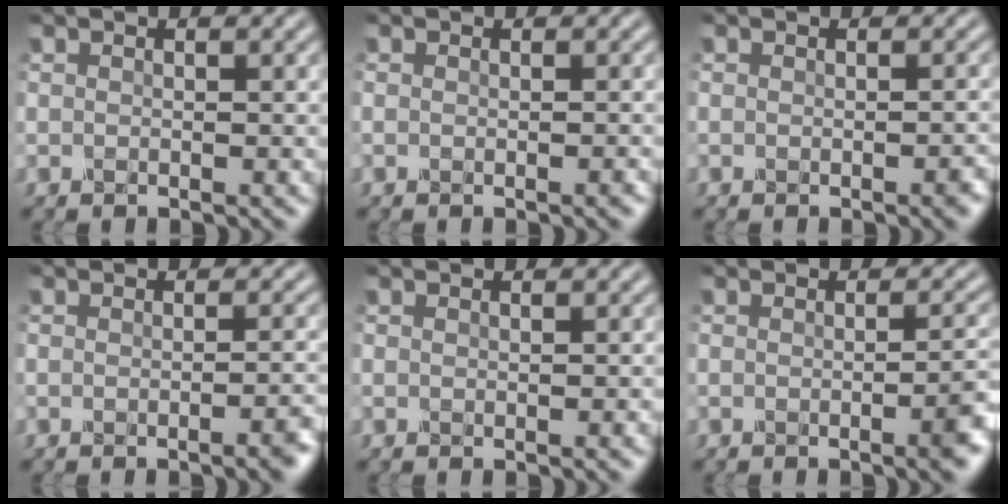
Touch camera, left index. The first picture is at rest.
{"total": 1.2, "force": [-0.4, 0.6, 1.0], "torque": [0.000, 0.003, -0.008]}
{"total": 1.9, "force": [-0.8, 0.7, 1.6], "torque": [-0.010, 0.003, -0.008]}
{"total": 3.4, "force": [-1.5, 1.2, 2.8], "torque": [-0.014, 0.007, -0.023]}
{"total": 1.0, "force": [-0.2, 0.4, 0.8], "torque": [-0.003, -0.002, -0.003]}
{"total": 5.0, "force": [-1.4, 1.9, 4.5], "torque": [-0.035, -0.004, -0.016]}